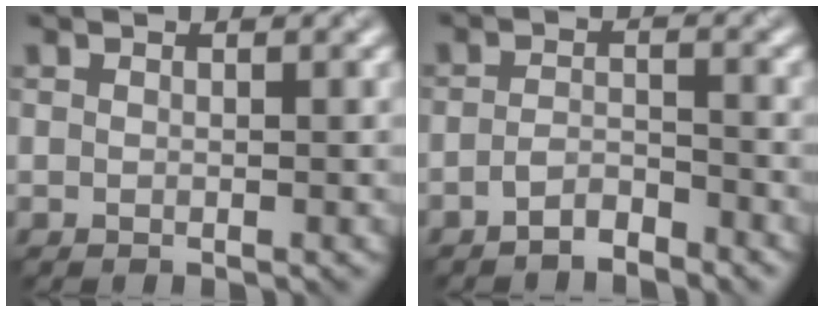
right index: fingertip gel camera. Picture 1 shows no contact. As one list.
[{"total": 2.0, "force": [-1.7, 0.5, 1.0], "torque": [-0.018, 0.007, -0.036]}]